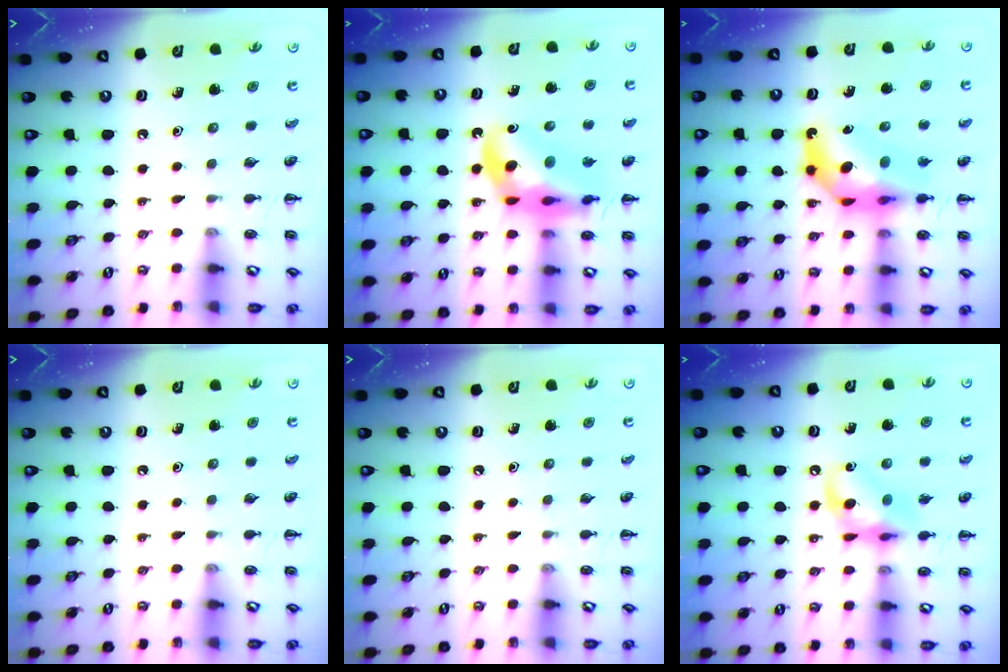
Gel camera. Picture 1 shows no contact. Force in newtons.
{"total": 16.2, "press": 15.7, "slide": 4.2}
{"total": 13.5, "press": 12.9, "slide": 3.9}
{"total": 0.0}
{"total": 0.0}
{"total": 13.0, "press": 12.8, "slide": 2.3}